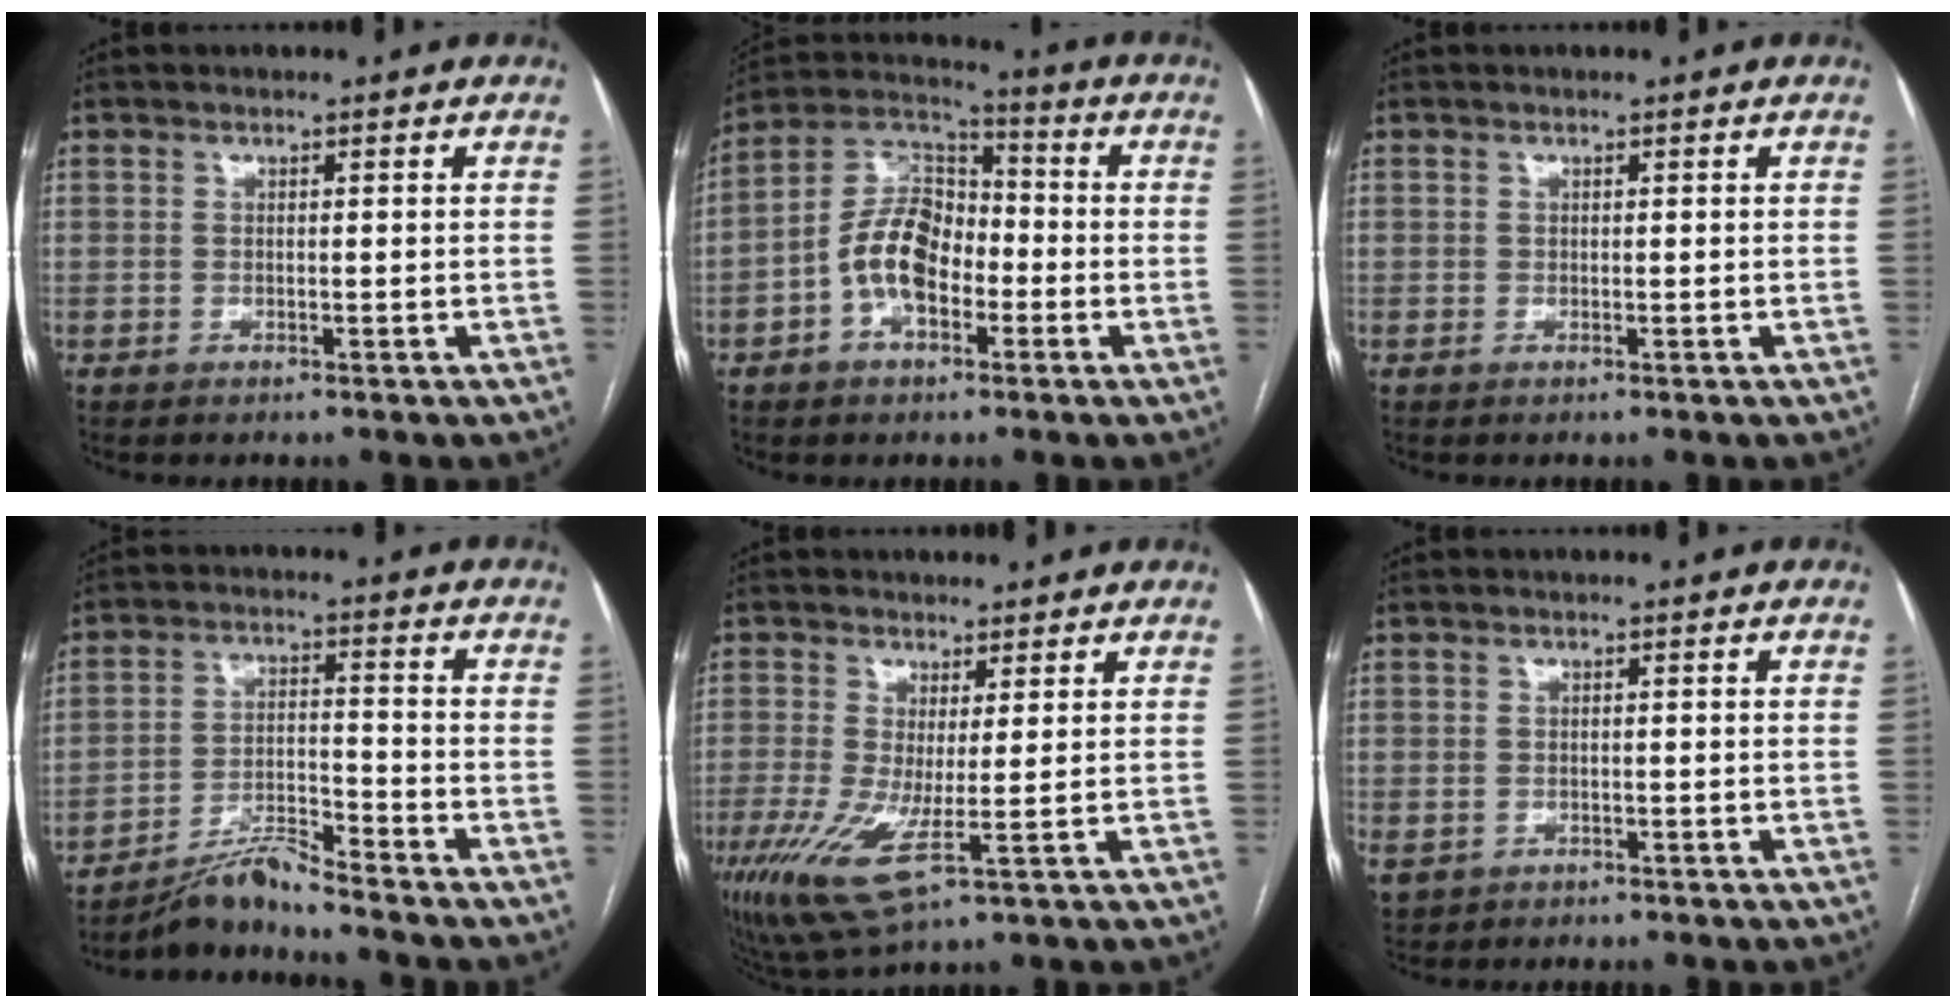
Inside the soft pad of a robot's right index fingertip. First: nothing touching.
{"total": 11.0, "force": [-3.1, 6.3, 8.5], "torque": [-0.181, 0.033, -0.062]}
{"total": 0.0}
{"total": 6.1, "force": [-5.8, -0.7, 1.7], "torque": [-0.033, -0.013, -0.106]}
{"total": 8.3, "force": [-1.7, 1.0, 8.0], "torque": [-0.168, -0.020, -0.021]}
{"total": 2.1, "force": [-0.9, 1.7, 0.9], "torque": [-0.022, -0.004, -0.004]}